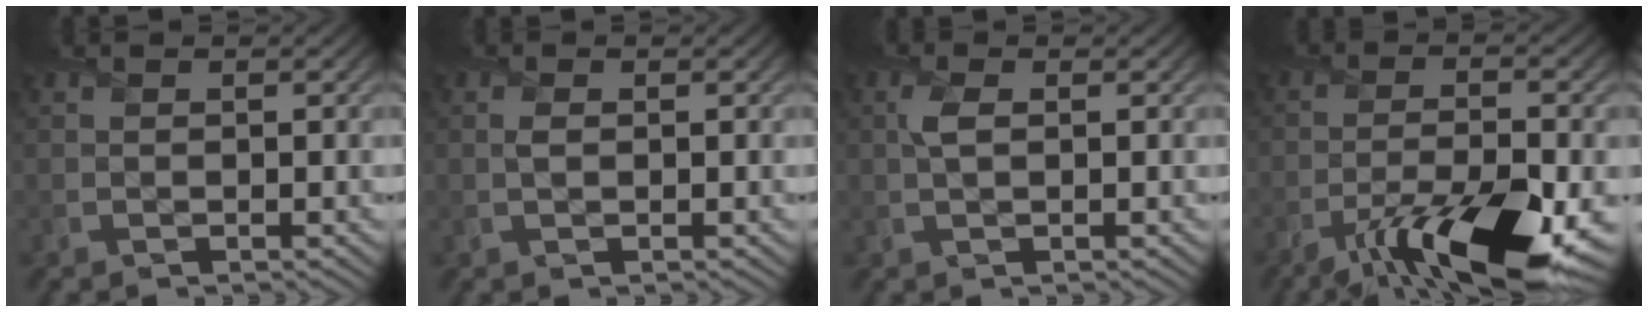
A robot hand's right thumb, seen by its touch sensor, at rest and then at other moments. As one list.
[{"total": 0.8, "force": [0.1, 0.4, 0.7], "torque": [-0.016, 0.000, 0.001]}, {"total": 1.7, "force": [0.3, 0.7, 1.5], "torque": [-0.038, 0.004, 0.005]}, {"total": 13.4, "force": [-7.8, 3.9, 10.2], "torque": [-0.190, -0.021, -0.133]}]